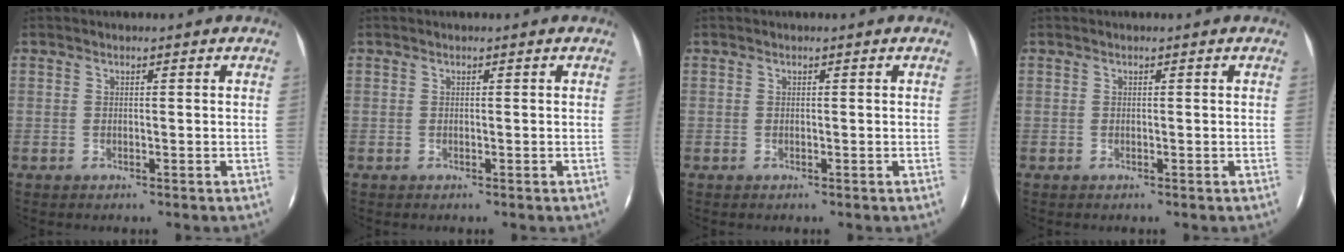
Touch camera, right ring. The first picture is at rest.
{"total": 0.0}
{"total": 0.0}
{"total": 0.0}